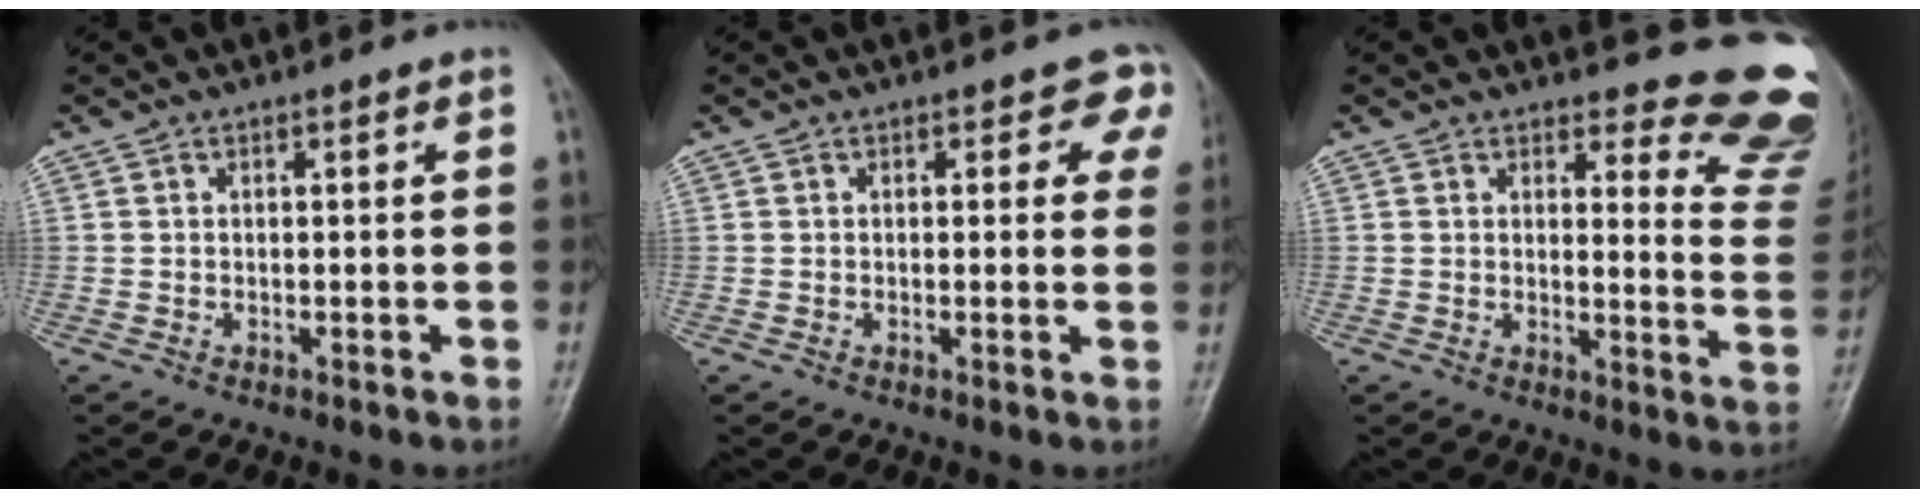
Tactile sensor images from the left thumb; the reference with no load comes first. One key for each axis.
{"total": 4.3, "fx": 2.5, "fy": 2.7, "fz": 2.3, "tx": 0.016, "ty": -0.008, "tz": 0.010}
{"total": 12.9, "fx": 12.3, "fy": 3.1, "fz": 2.7, "tx": 0.011, "ty": -0.144, "tz": 0.110}